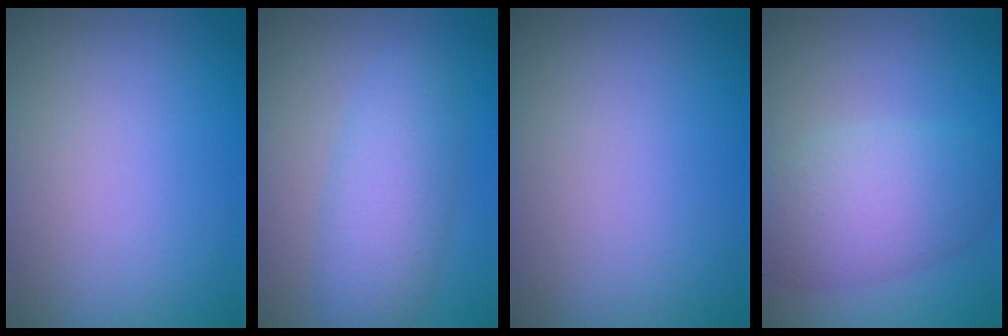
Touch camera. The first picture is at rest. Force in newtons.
{"total": 4.4, "press": 4.4, "slide": 0.3}
{"total": 0.0}
{"total": 5.9, "press": 5.9, "slide": 0.2}